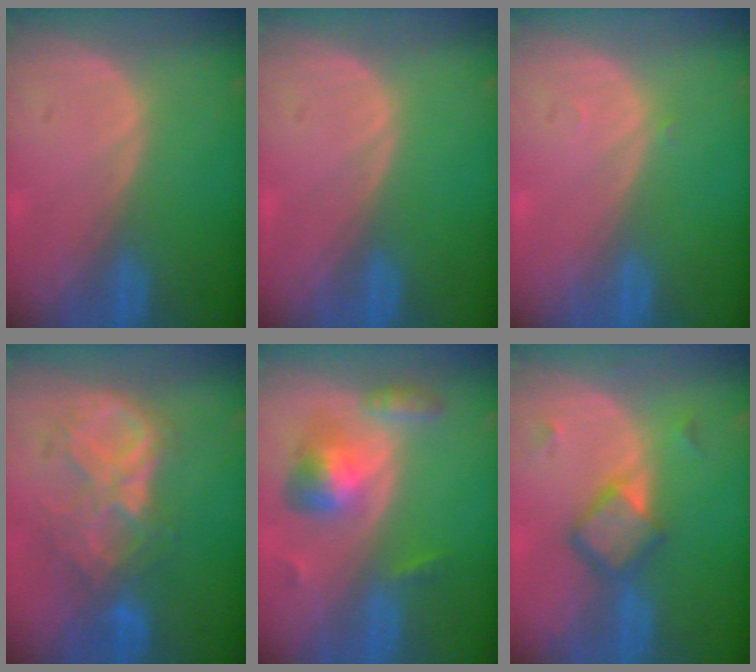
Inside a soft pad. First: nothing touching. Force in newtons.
{"total": 0.0}
{"total": 0.5, "press": 0.4, "slide": 0.3}
{"total": 8.6, "press": 7.6, "slide": 4.1}
{"total": 6.5, "press": 6.0, "slide": 2.5}
{"total": 5.8, "press": 5.1, "slide": 2.8}